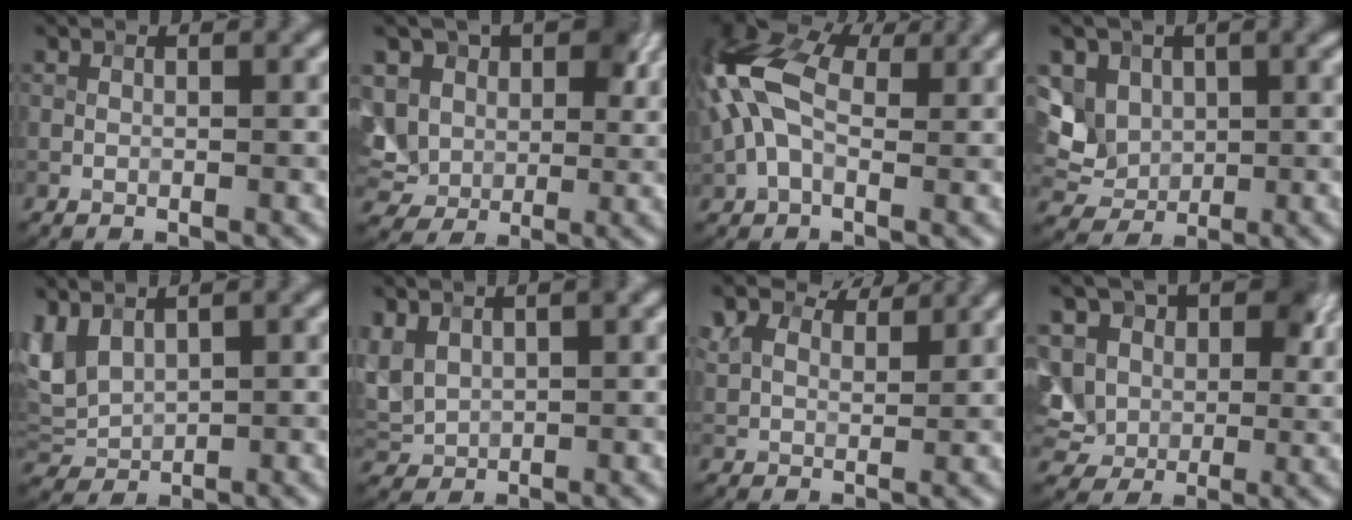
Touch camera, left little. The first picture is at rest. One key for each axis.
{"total": 9.7, "fx": 3.2, "fy": 7.3, "fz": 5.6, "tx": -0.117, "ty": 0.014, "tz": 0.045}
{"total": 9.4, "fx": 1.7, "fy": 5.8, "fz": 7.3, "tx": -0.176, "ty": 0.022, "tz": 0.011}
{"total": 5.8, "fx": 1.3, "fy": 4.9, "fz": 2.8, "tx": -0.062, "ty": 0.016, "tz": 0.012}
{"total": 3.3, "fx": 1.7, "fy": 2.0, "fz": 1.9, "tx": -0.049, "ty": 0.003, "tz": 0.039}
{"total": 3.3, "fx": 1.4, "fy": 2.2, "fz": 2.0, "tx": -0.051, "ty": 0.004, "tz": 0.030}
{"total": 6.3, "fx": 5.0, "fy": 2.9, "fz": 2.5, "tx": -0.077, "ty": 0.010, "tz": 0.092}
{"total": 11.2, "fx": 3.7, "fy": 8.2, "fz": 6.7, "tx": -0.131, "ty": 0.019, "tz": 0.054}